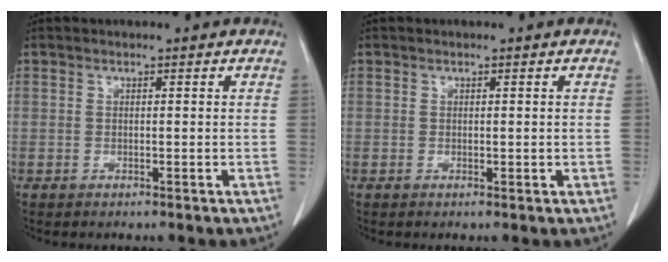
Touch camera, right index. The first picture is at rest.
{"total": 0.7, "force": [0.0, 0.3, 0.6], "torque": [-0.009, -0.002, 0.002]}